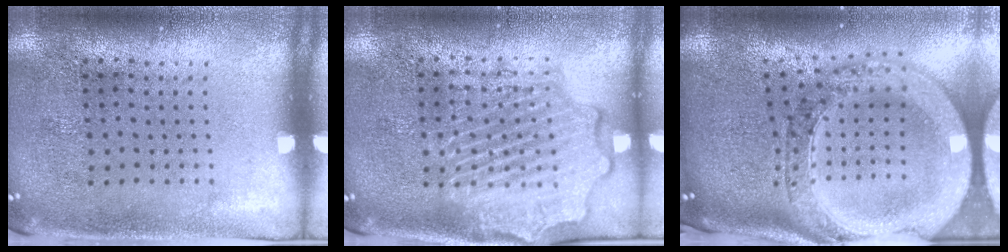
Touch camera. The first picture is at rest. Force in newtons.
{"total": 2.6, "press": 2.6, "slide": 0.3}
{"total": 3.8, "press": 3.0, "slide": 2.4}